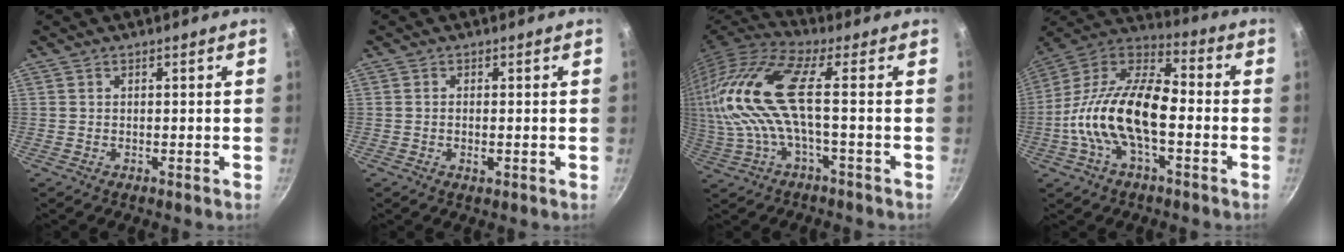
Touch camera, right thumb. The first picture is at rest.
{"total": 1.5, "force": [-0.3, 0.6, 1.3], "torque": [-0.026, 0.000, -0.007]}
{"total": 15.2, "force": [0.9, 4.3, 14.6], "torque": [-0.307, 0.014, 0.016]}
{"total": 19.6, "force": [-3.7, 9.6, 16.6], "torque": [-0.294, 0.044, -0.087]}